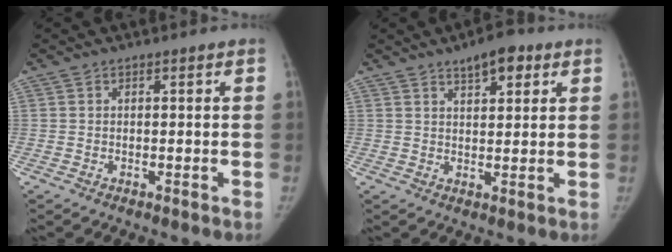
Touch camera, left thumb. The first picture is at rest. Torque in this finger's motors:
{"motor_torque": [0.06, 0.05, 0.25, -0.27, 0.03]}